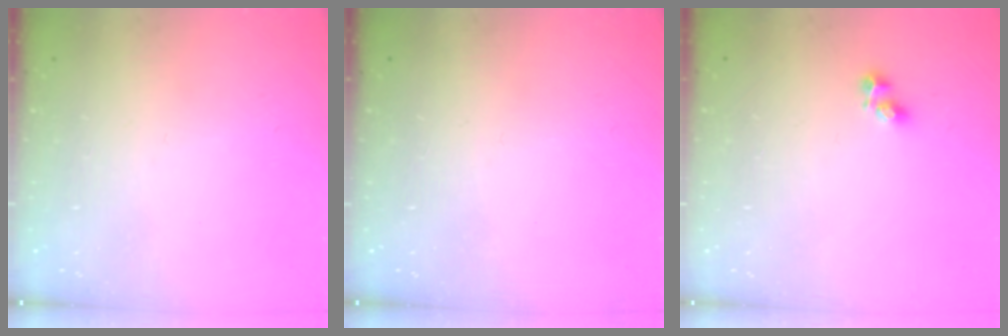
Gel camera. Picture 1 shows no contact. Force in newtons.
{"total": 0.0}
{"total": 3.6, "press": 3.4, "slide": 1.3}